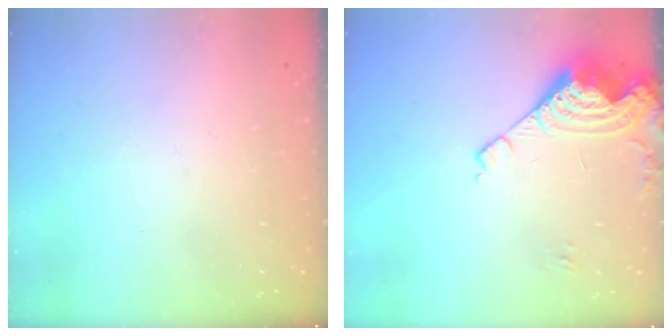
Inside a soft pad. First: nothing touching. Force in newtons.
{"total": 15.1, "press": 15.0, "slide": 1.8}